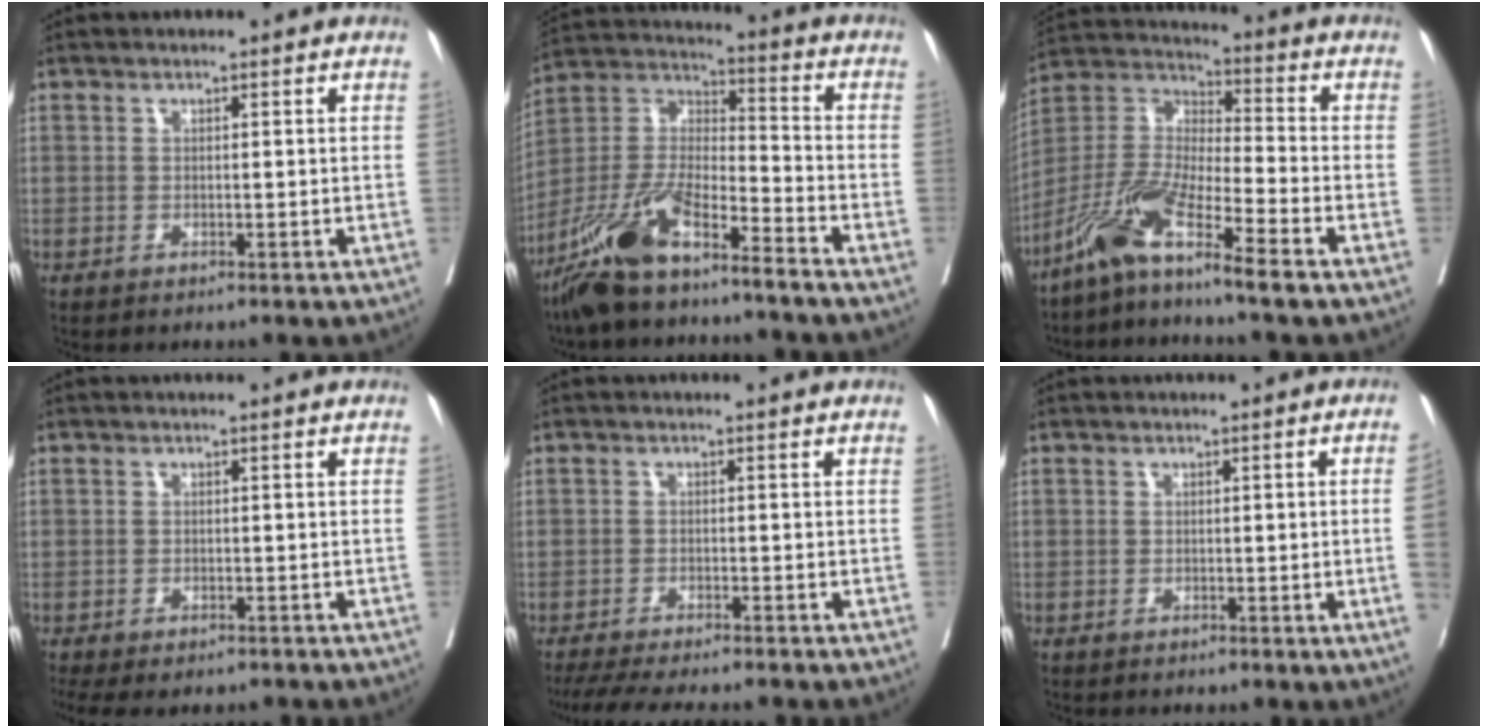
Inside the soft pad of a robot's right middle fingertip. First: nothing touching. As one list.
[{"total": 13.7, "force": [-10.3, 2.0, 8.9], "torque": [-0.190, -0.003, -0.195]}, {"total": 11.2, "force": [-7.9, -0.1, 8.0], "torque": [-0.177, -0.012, -0.160]}, {"total": 8.4, "force": [-6.5, 3.7, 4.0], "torque": [-0.090, -0.005, -0.086]}, {"total": 10.7, "force": [-9.3, 1.5, 4.9], "torque": [-0.069, -0.014, -0.134]}, {"total": 3.0, "force": [-0.4, -0.8, 2.9], "torque": [-0.036, -0.003, -0.003]}]